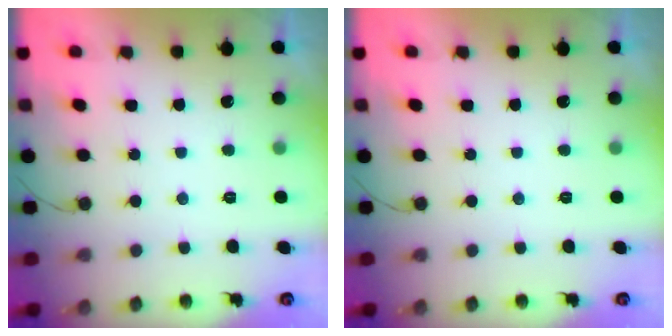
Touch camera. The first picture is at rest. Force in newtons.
{"total": 0.0}